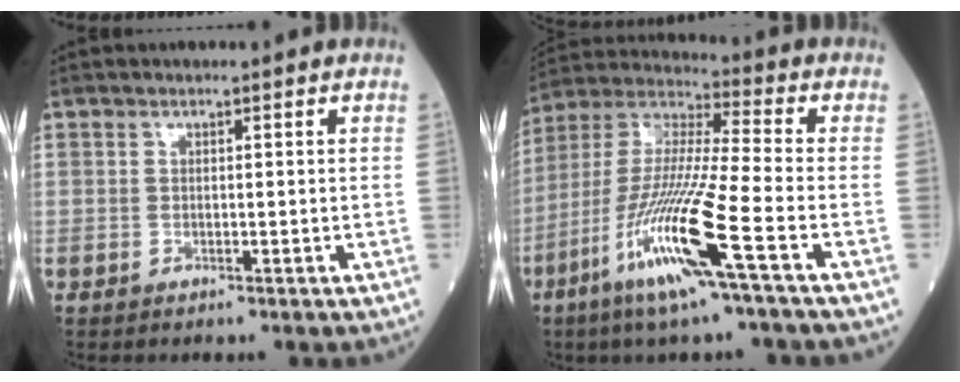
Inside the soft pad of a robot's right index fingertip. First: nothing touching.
{"total": 16.5, "force": [-7.4, -0.3, 14.7], "torque": [-0.312, -0.026, -0.146]}